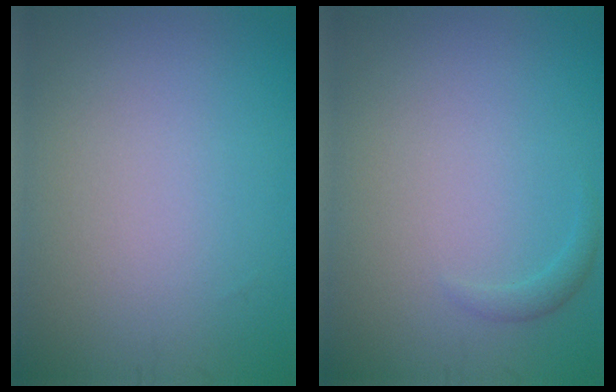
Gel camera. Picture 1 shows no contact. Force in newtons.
{"total": 0.9, "press": 0.9, "slide": 0.0}